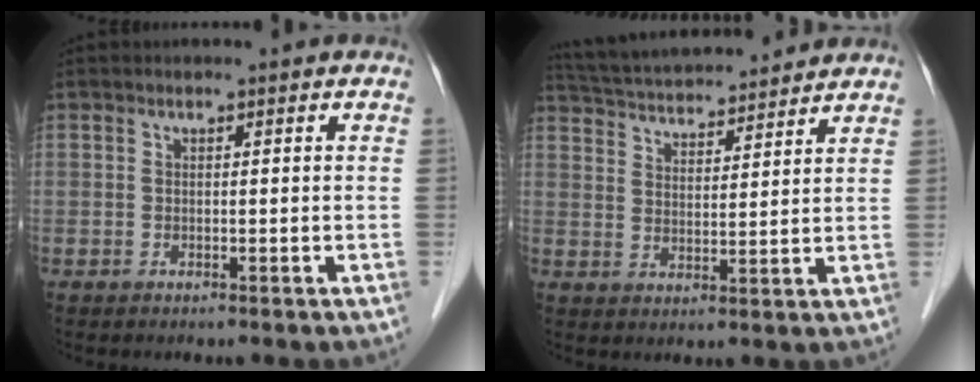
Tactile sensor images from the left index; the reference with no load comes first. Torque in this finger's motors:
{"motor_torque": [-0.28, -0.95, 0.26, 0.08]}